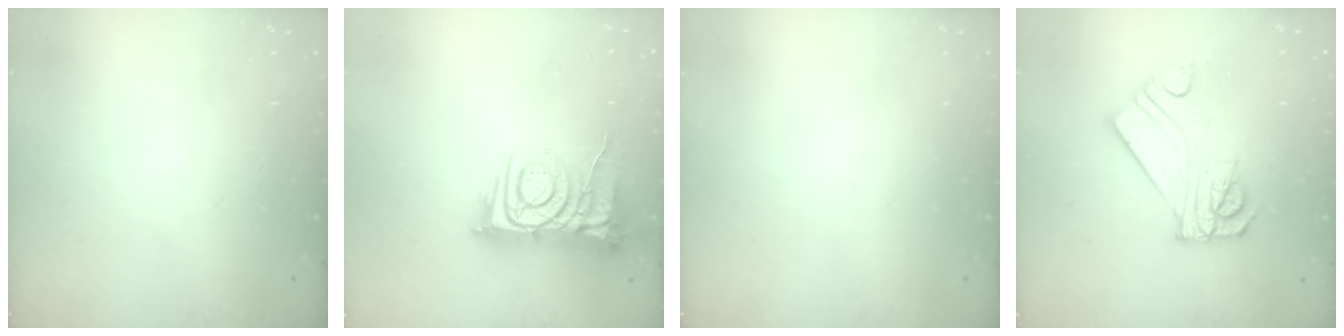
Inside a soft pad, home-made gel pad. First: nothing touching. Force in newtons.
{"total": 9.0, "press": 9.0, "slide": 1.1}
{"total": 0.0}
{"total": 12.0, "press": 11.9, "slide": 1.1}